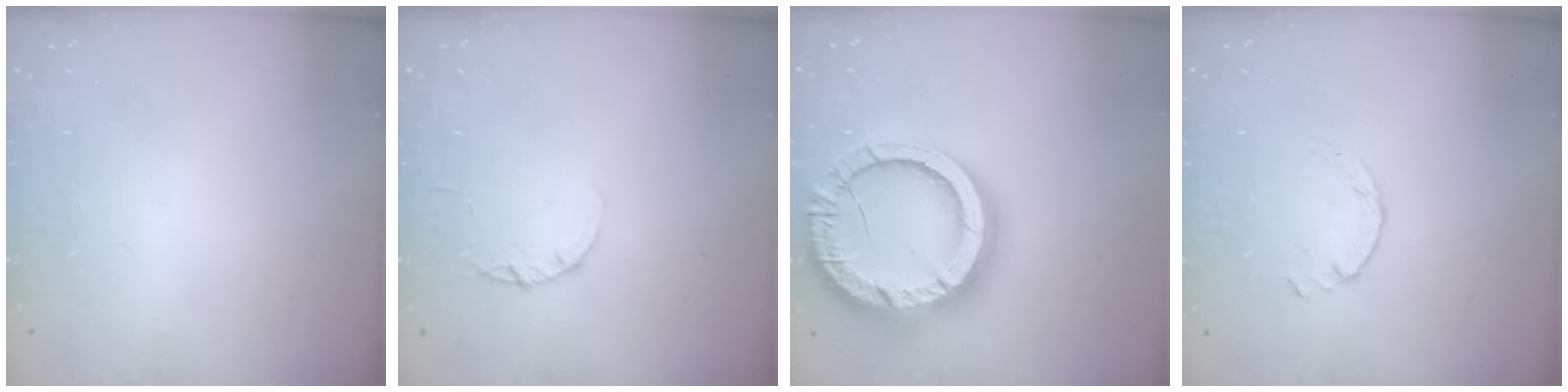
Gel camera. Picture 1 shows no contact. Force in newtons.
{"total": 2.2, "press": 2.2, "slide": 0.4}
{"total": 22.5, "press": 22.4, "slide": 2.0}
{"total": 0.0}